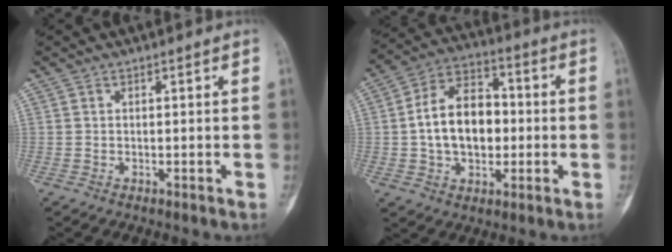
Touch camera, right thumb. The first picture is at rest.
{"total": 14.4, "force": [-0.4, 9.6, 10.8], "torque": [-0.160, 0.029, -0.011]}